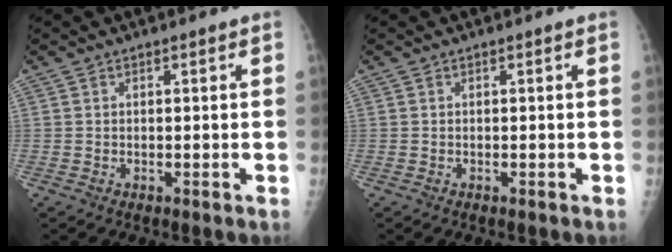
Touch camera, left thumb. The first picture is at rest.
{"total": 0.0}